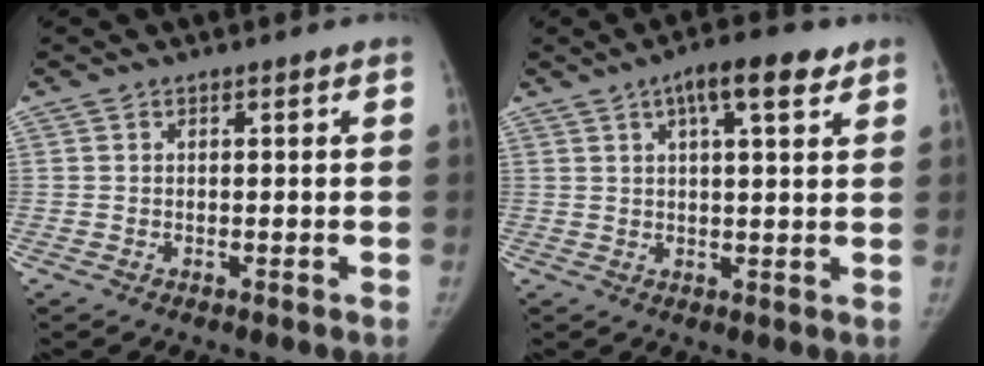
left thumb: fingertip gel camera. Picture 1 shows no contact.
{"total": 8.7, "force": [4.6, 2.7, 6.8], "torque": [-0.090, -0.004, 0.065]}